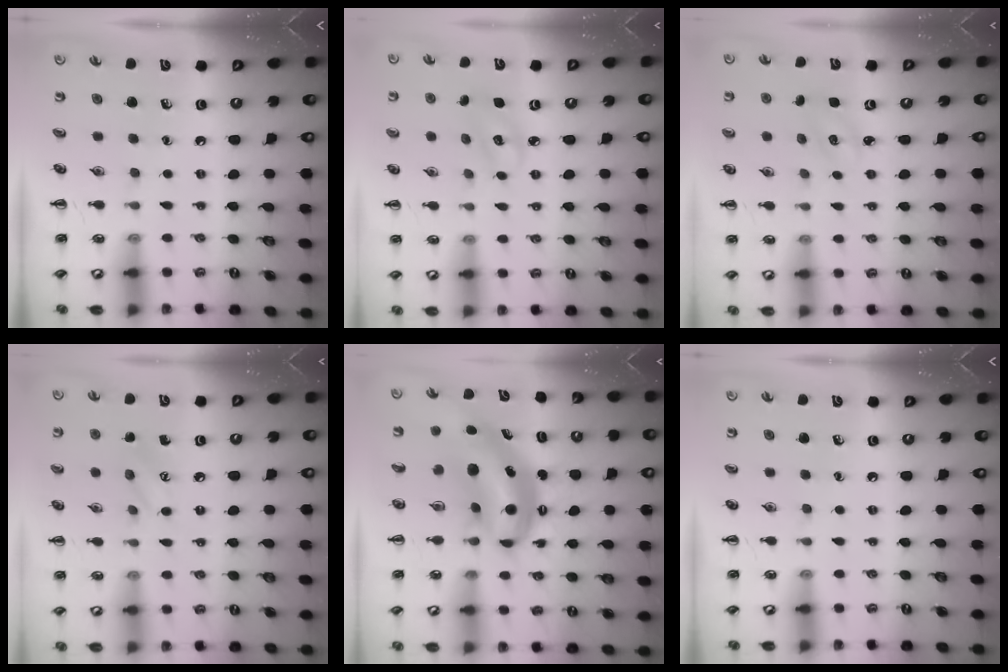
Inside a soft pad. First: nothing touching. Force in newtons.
{"total": 3.9, "press": 3.8, "slide": 0.9}
{"total": 2.5, "press": 2.4, "slide": 0.7}
{"total": 8.1, "press": 7.9, "slide": 2.0}
{"total": 8.3, "press": 8.0, "slide": 2.1}
{"total": 0.0}